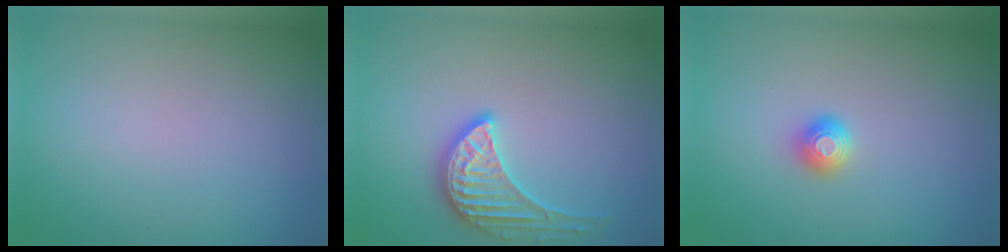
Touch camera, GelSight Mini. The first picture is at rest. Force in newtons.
{"total": 3.3, "press": 3.2, "slide": 0.6}
{"total": 1.3, "press": 1.2, "slide": 0.5}